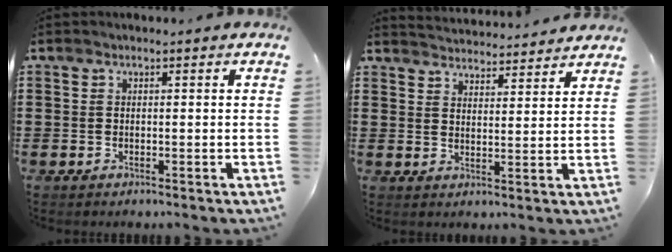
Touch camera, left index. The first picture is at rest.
{"total": 3.6, "force": [3.5, -0.4, -0.3], "torque": [-0.007, -0.024, 0.062]}